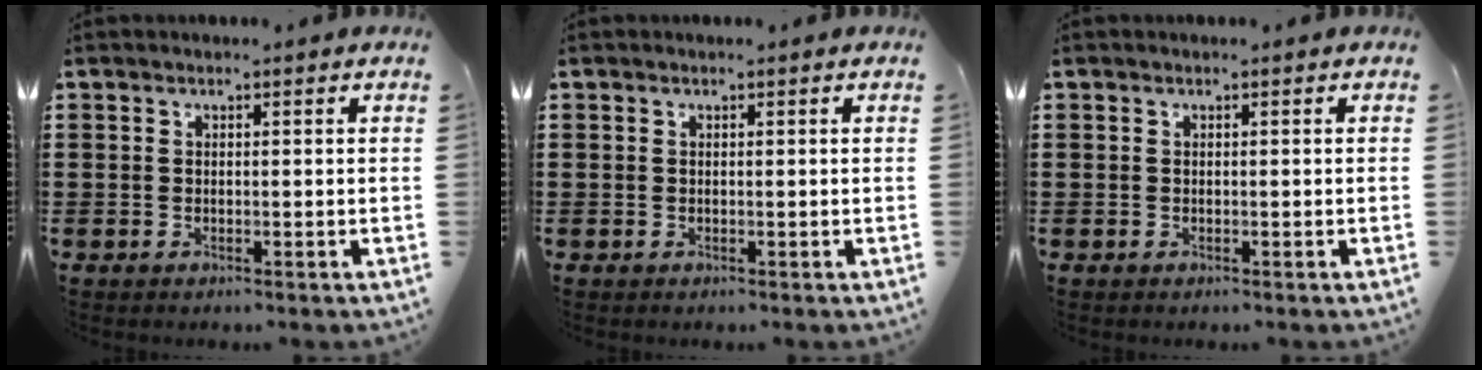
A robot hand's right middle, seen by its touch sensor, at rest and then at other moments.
{"total": 0.0}
{"total": 0.0}